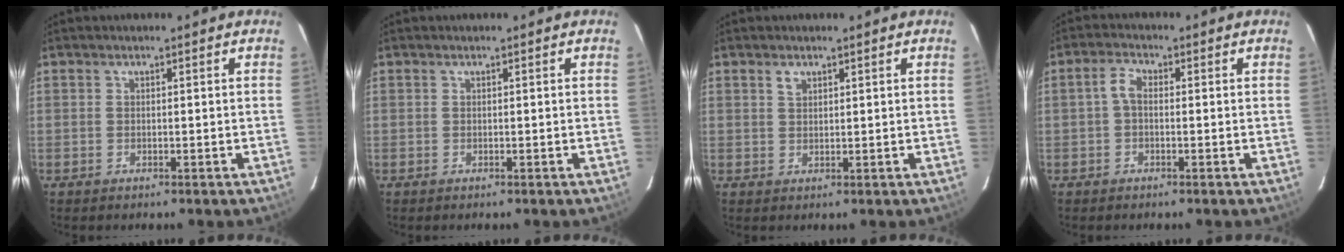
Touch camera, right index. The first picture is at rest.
{"total": 0.0}
{"total": 1.6, "force": [1.0, 1.0, 0.8], "torque": [-0.013, 0.004, 0.018]}
{"total": 2.5, "force": [-0.4, 1.5, 2.0], "torque": [-0.041, 0.010, -0.009]}